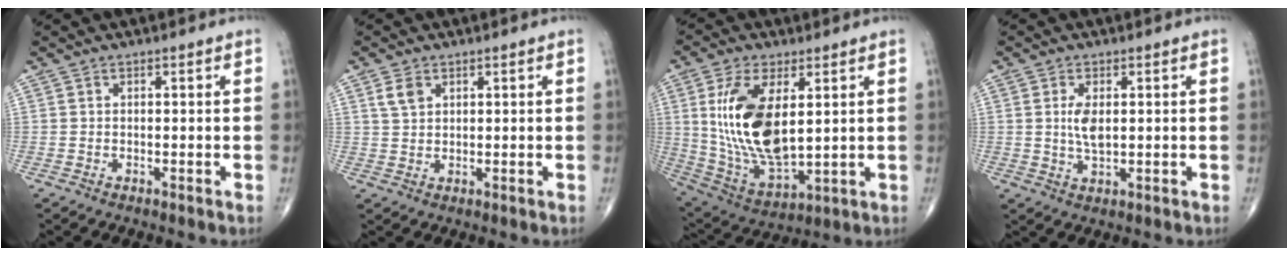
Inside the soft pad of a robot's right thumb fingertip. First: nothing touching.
{"total": 3.0, "force": [1.5, 2.0, 1.7], "torque": [-0.029, -0.002, 0.034]}
{"total": 17.9, "force": [3.6, 8.5, 15.3], "torque": [-0.297, -0.022, 0.084]}
{"total": 4.4, "force": [0.7, 2.0, 3.8], "torque": [-0.076, -0.009, 0.018]}